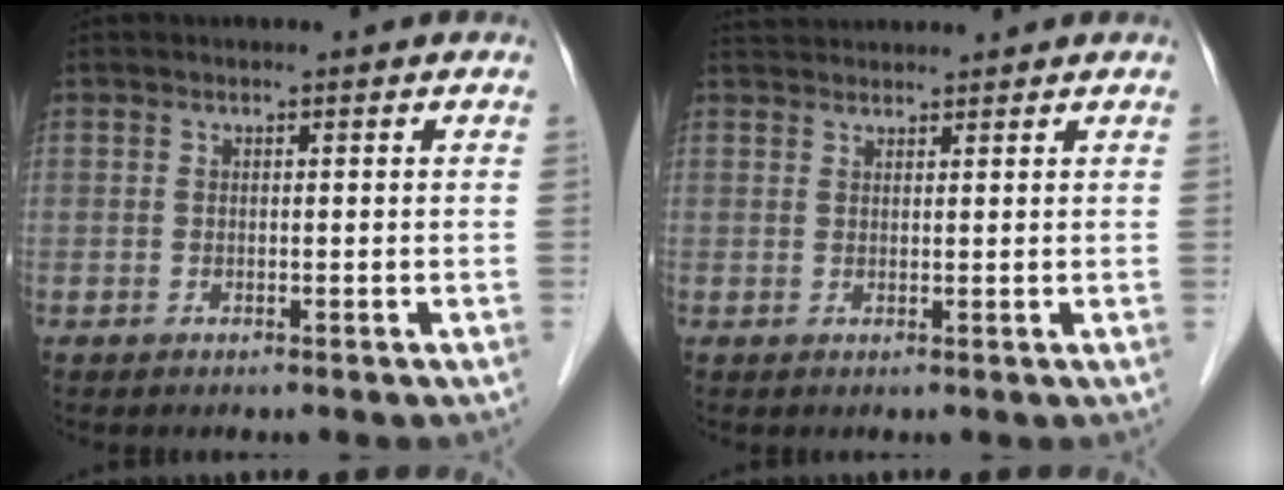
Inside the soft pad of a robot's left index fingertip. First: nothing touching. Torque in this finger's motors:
{"motor_torque": [-0.50, -0.85, 0.12, 0.04]}